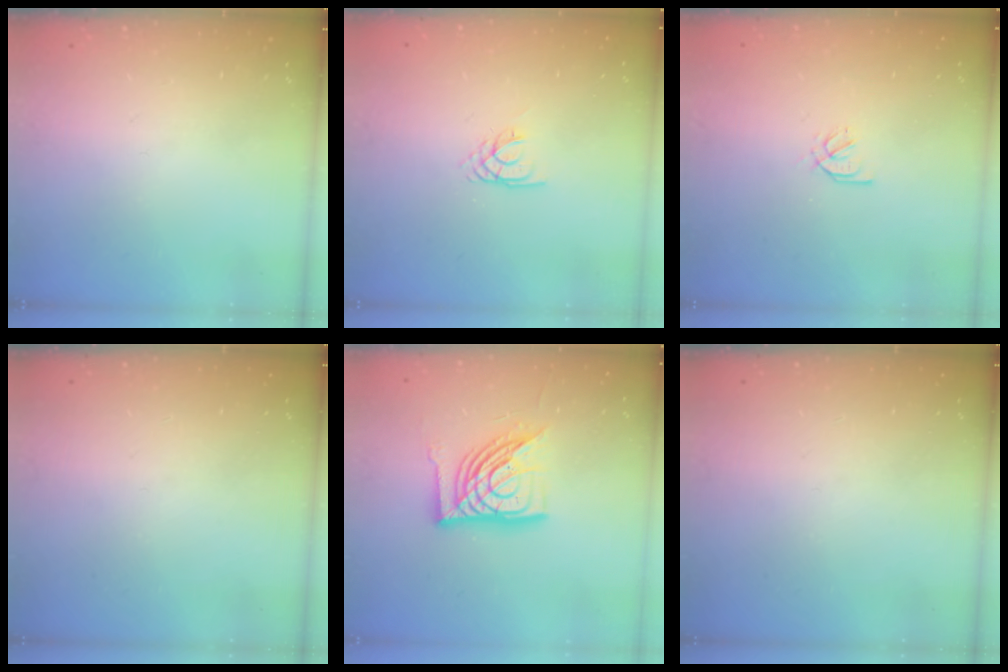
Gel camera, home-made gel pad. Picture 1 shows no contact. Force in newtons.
{"total": 2.2, "press": 2.2, "slide": 0.3}
{"total": 1.8, "press": 1.8, "slide": 0.4}
{"total": 0.0}
{"total": 16.7, "press": 16.6, "slide": 1.9}
{"total": 0.0}